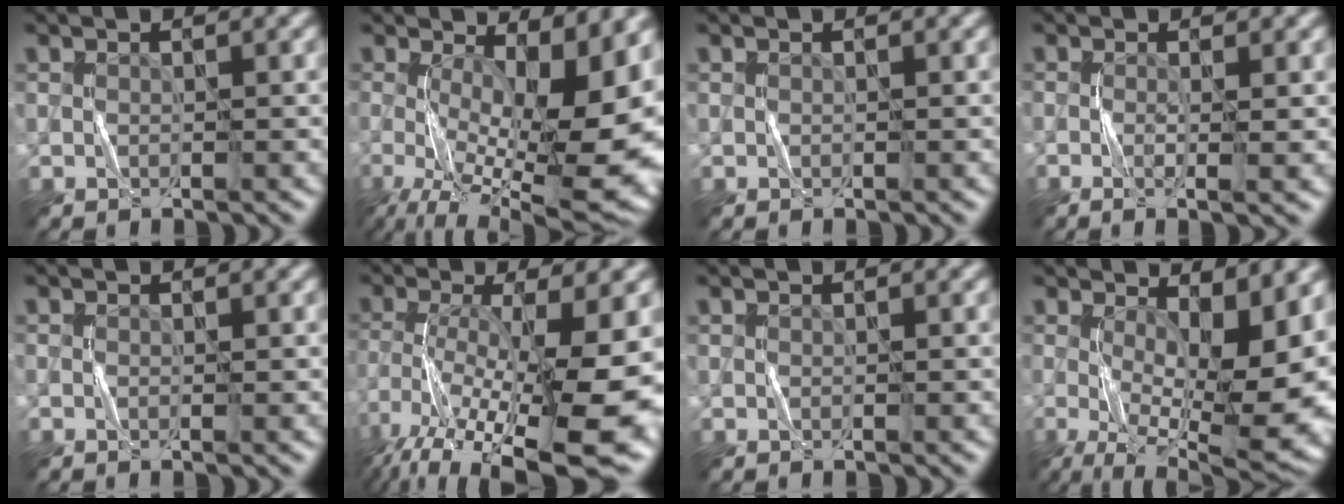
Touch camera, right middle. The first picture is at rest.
{"total": 15.1, "force": [-0.8, 5.1, 14.2], "torque": [-0.200, -0.008, 0.003]}
{"total": 0.0}
{"total": 2.1, "force": [-0.2, 0.4, 2.1], "torque": [-0.032, -0.003, -0.006]}
{"total": 0.0}
{"total": 15.2, "force": [-7.1, 4.7, 12.6], "torque": [-0.240, -0.026, -0.108]}
{"total": 0.0}
{"total": 12.5, "force": [0.2, 4.2, 11.7], "torque": [-0.158, 0.002, 0.010]}